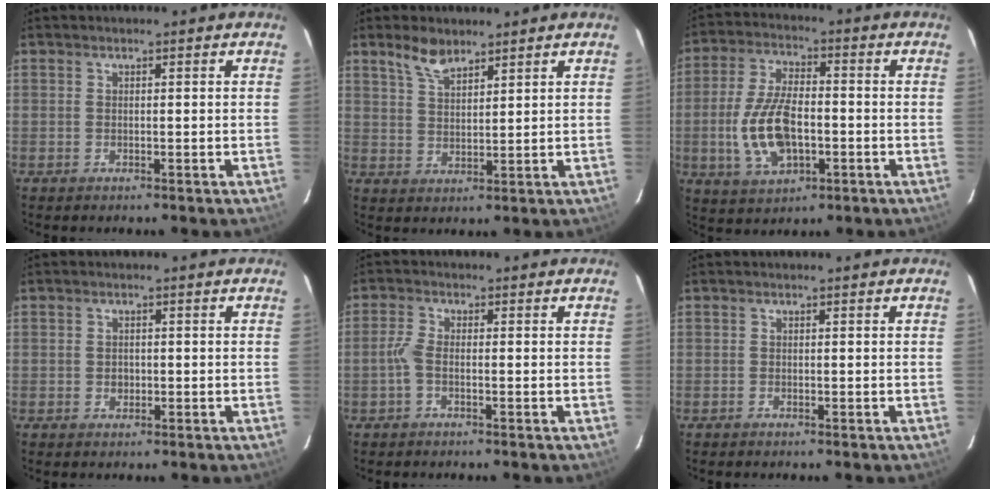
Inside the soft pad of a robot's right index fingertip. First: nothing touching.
{"total": 5.0, "force": [3.9, 1.9, 2.5], "torque": [-0.046, 0.005, 0.078]}
{"total": 12.8, "force": [-2.7, 6.5, 10.6], "torque": [-0.223, -0.001, -0.043]}
{"total": 1.4, "force": [-0.3, 1.3, 0.4], "torque": [-0.006, 0.001, -0.003]}
{"total": 2.4, "force": [-1.0, 0.8, 2.1], "torque": [-0.056, 0.005, -0.021]}
{"total": 0.0}